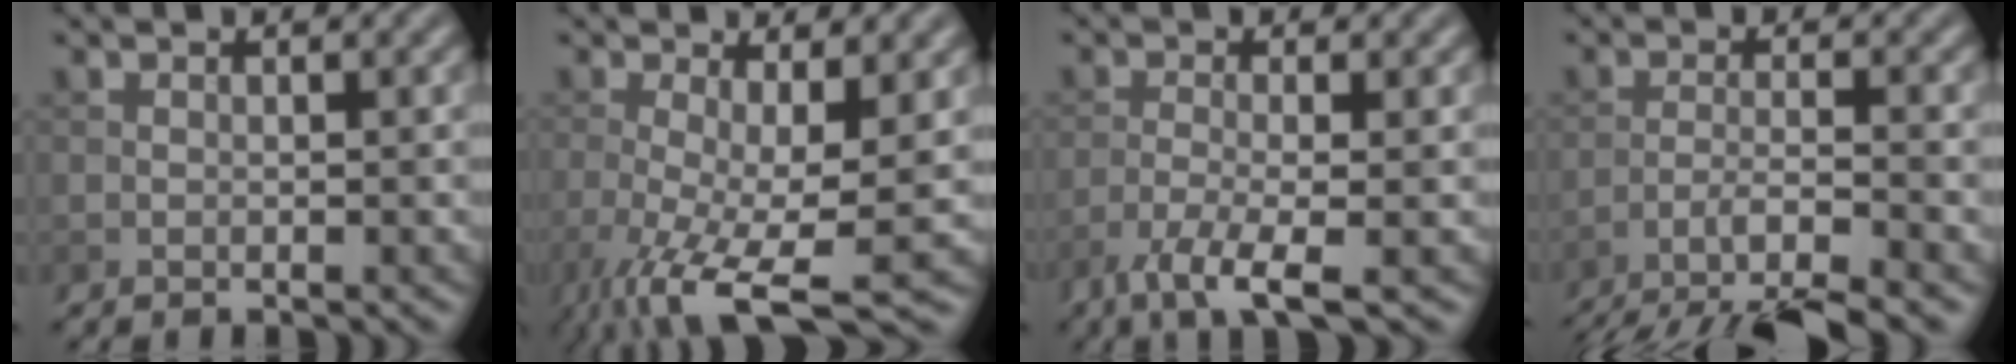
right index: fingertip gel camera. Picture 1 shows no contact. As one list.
[{"total": 8.6, "force": [-3.1, 2.3, 7.7], "torque": [-0.147, -0.025, -0.052]}, {"total": 4.3, "force": [-2.5, 0.8, 3.4], "torque": [-0.065, -0.005, -0.056]}, {"total": 7.7, "force": [-6.0, 1.2, 4.7], "torque": [-0.068, -0.012, -0.102]}]